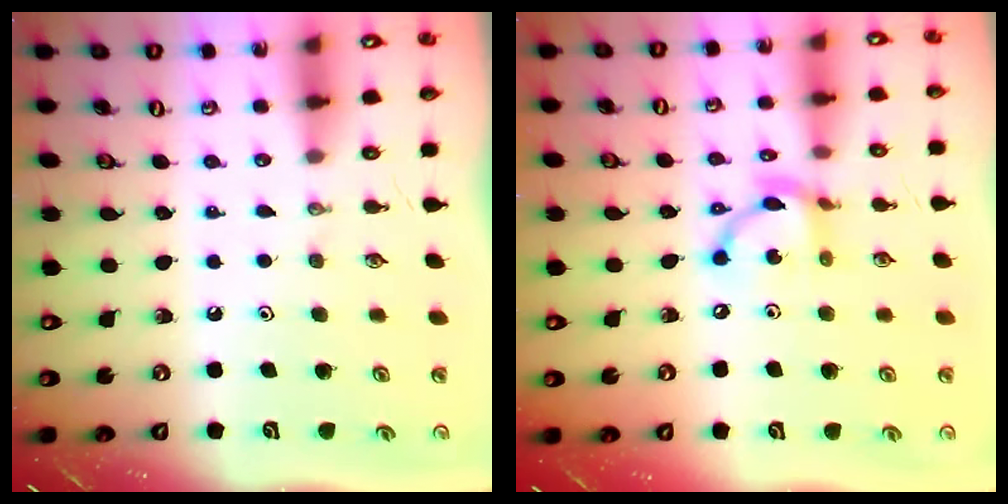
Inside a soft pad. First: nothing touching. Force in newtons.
{"total": 10.6, "press": 10.6, "slide": 0.7}